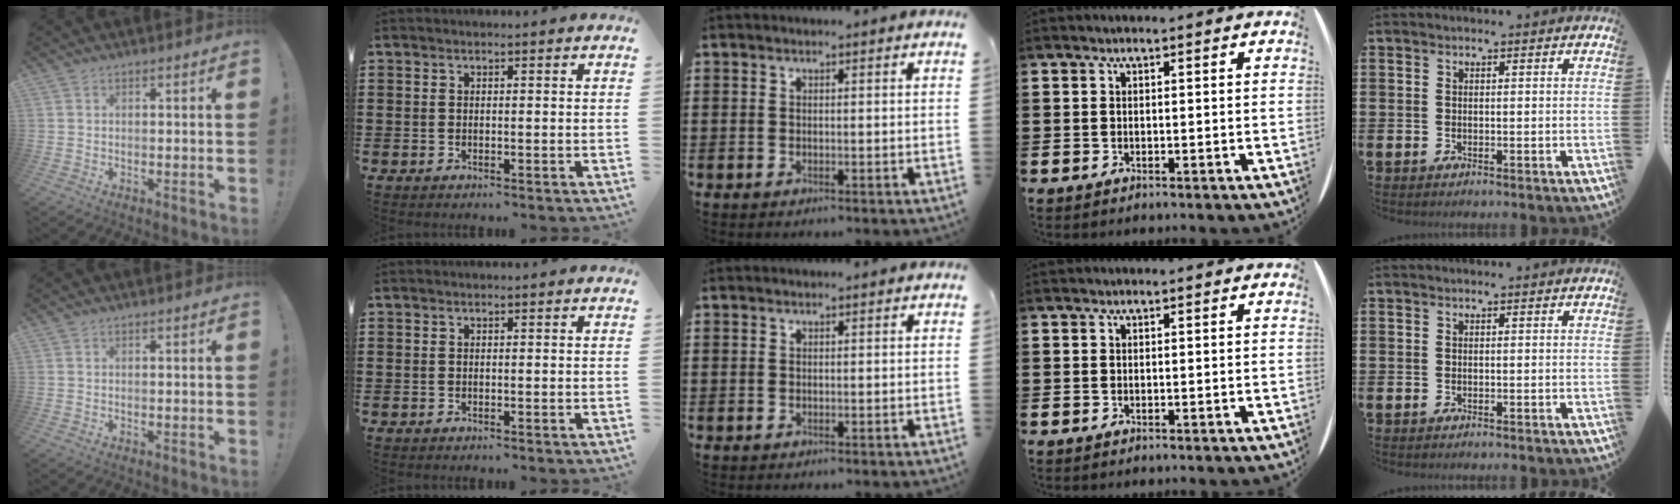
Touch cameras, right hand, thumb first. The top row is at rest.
{}